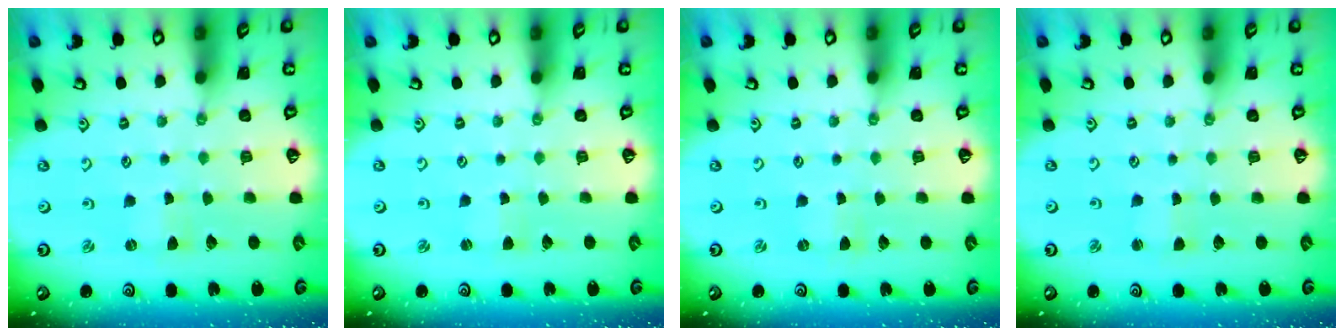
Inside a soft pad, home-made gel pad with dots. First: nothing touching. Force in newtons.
{"total": 1.8, "press": 1.7, "slide": 0.3}
{"total": 0.0}
{"total": 1.7, "press": 1.7, "slide": 0.2}